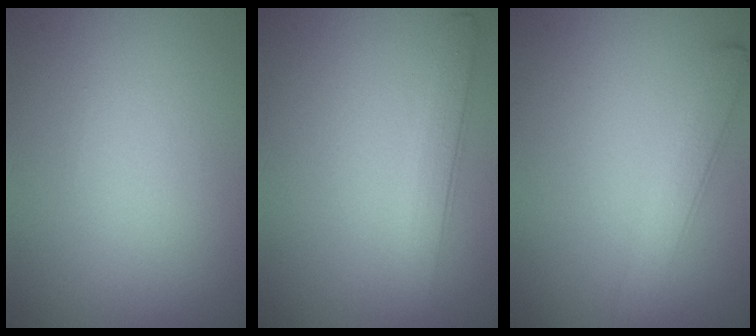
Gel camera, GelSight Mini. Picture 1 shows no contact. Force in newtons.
{"total": 2.5, "press": 2.4, "slide": 0.1}
{"total": 2.6, "press": 2.6, "slide": 0.1}